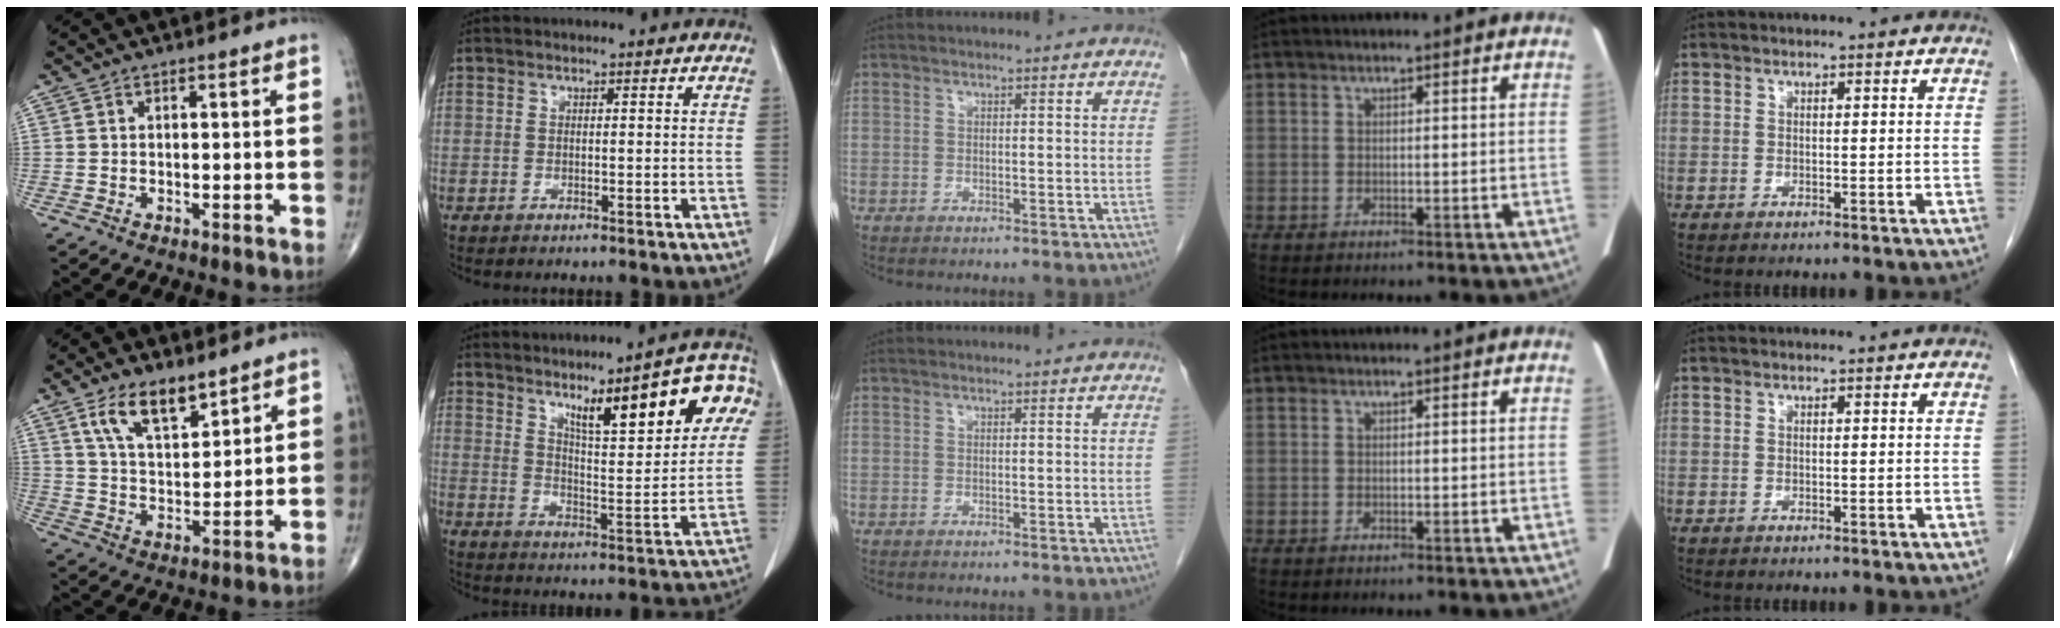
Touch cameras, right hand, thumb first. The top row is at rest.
{"thumb": {"total": 10.4, "force": [6.7, 4.5, 6.6], "torque": [-0.103, -0.037, 0.131]}, "index": {"total": 17.2, "force": [8.4, 3.3, 14.6], "torque": [-0.191, 0.012, 0.123]}}